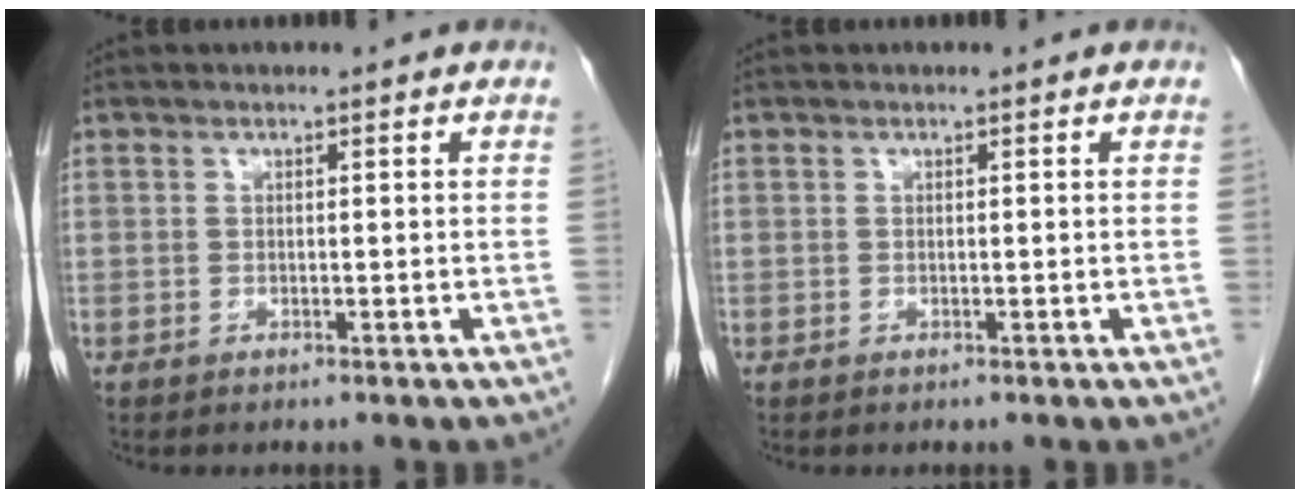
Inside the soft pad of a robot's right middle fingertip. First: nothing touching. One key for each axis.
{"total": 0.0}